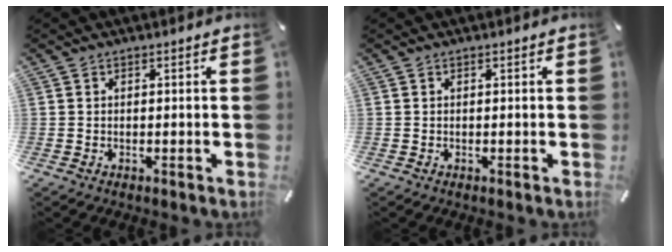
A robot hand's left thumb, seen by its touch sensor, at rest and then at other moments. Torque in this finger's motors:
{"motor_torque": [-0.21, 0.06, 0.02, 0.03, 0.00]}